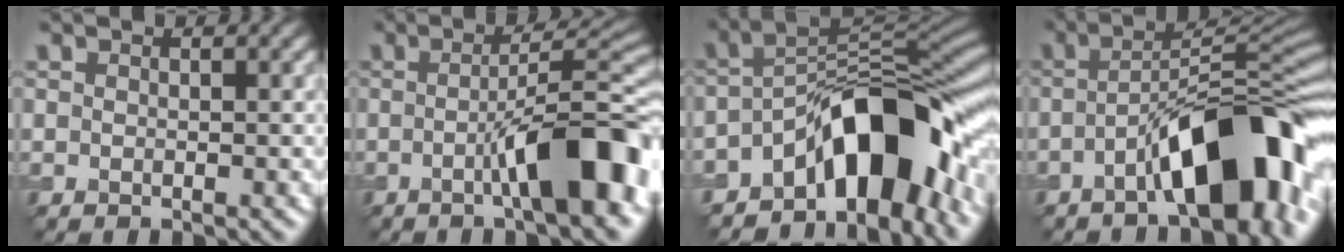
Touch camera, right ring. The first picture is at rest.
{"total": 9.0, "force": [-2.2, 1.8, 8.5], "torque": [-0.108, 0.017, -0.035]}
{"total": 11.8, "force": [-6.0, 5.1, 8.7], "torque": [-0.104, 0.015, -0.095]}
{"total": 10.2, "force": [-4.3, 3.1, 8.8], "torque": [-0.124, 0.021, -0.064]}